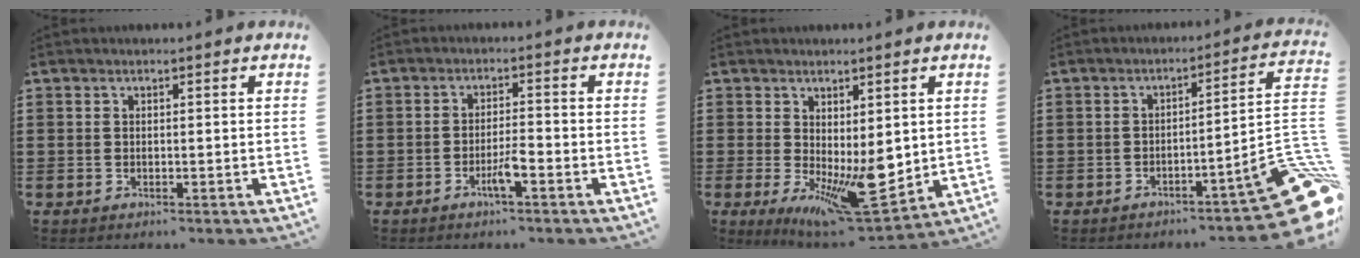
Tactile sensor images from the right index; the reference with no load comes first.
{"total": 3.2, "force": [-1.8, 0.2, 2.7], "torque": [-0.053, -0.001, -0.034]}
{"total": 10.0, "force": [-0.6, 4.1, 9.0], "torque": [-0.136, -0.020, 0.005]}
{"total": 10.3, "force": [-6.4, 2.2, 7.8], "torque": [-0.080, 0.002, -0.119]}